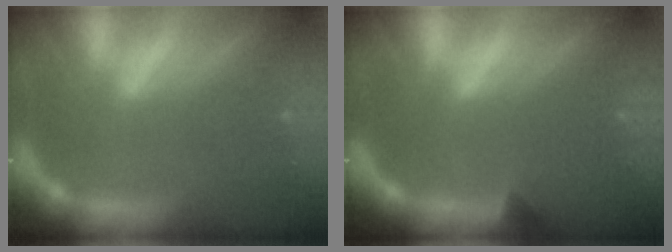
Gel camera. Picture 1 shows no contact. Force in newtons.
{"total": 0.9}